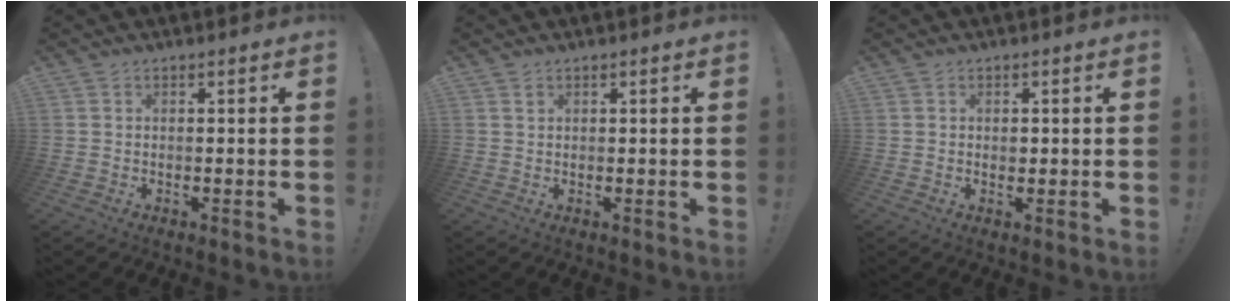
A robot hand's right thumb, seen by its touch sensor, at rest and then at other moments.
{"total": 0.9, "force": [0.6, 0.7, 0.3], "torque": [0.000, -0.002, 0.010]}
{"total": 1.0, "force": [-0.1, 0.8, 0.5], "torque": [0.001, -0.001, -0.005]}